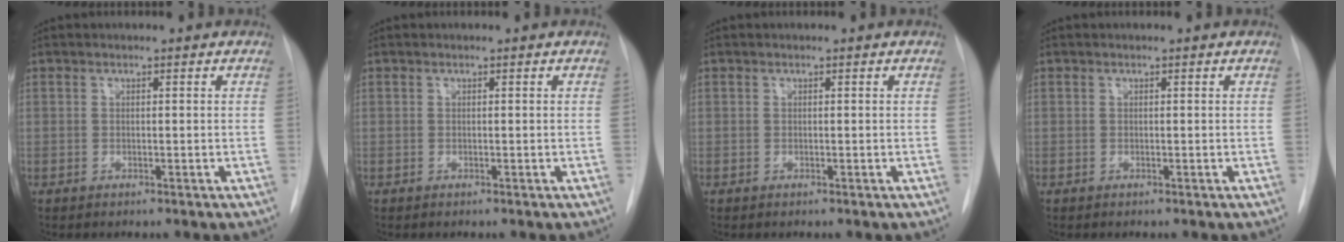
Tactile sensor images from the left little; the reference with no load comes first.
{"total": 0.0}
{"total": 0.0}
{"total": 0.0}